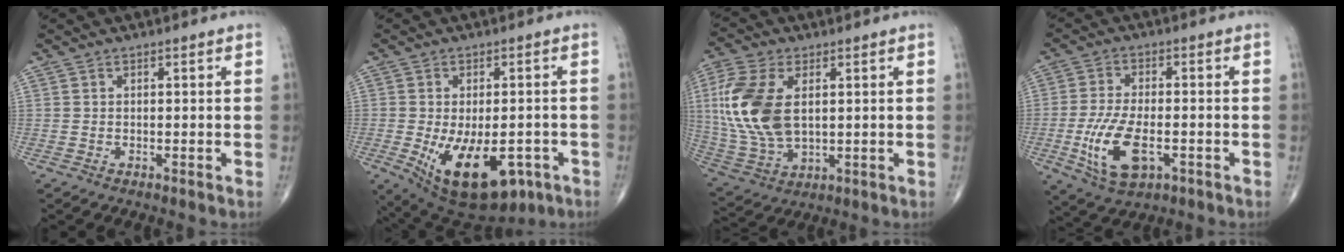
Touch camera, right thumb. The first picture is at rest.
{"total": 17.2, "force": [-6.6, 9.0, 13.0], "torque": [-0.205, -0.004, -0.077]}
{"total": 16.5, "force": [2.6, 9.4, 13.3], "torque": [-0.299, -0.010, 0.055]}
{"total": 11.2, "force": [-3.3, 5.4, 9.2], "torque": [-0.185, 0.002, -0.053]}